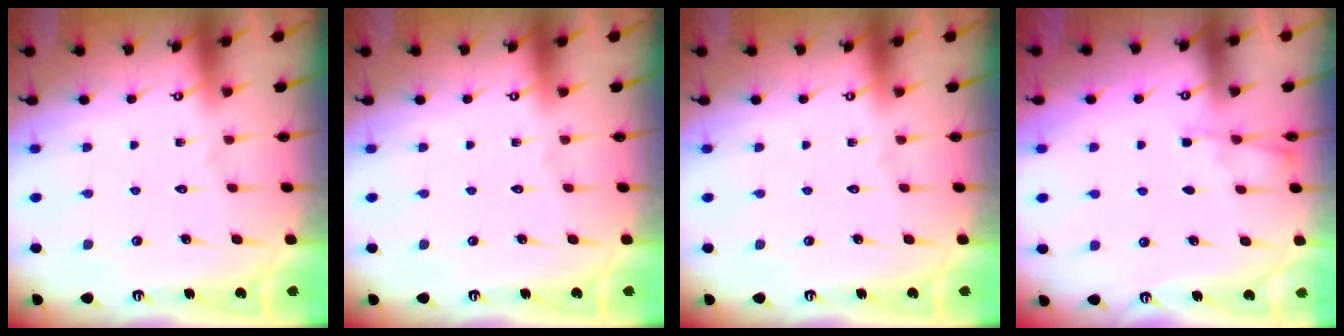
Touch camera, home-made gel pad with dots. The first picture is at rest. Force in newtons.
{"total": 0.0}
{"total": 0.0}
{"total": 2.4, "press": 2.4, "slide": 0.5}